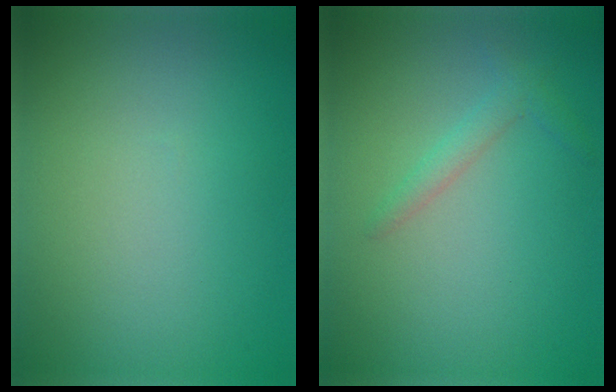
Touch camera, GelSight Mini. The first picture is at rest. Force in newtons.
{"total": 1.5, "press": 1.4, "slide": 0.1}